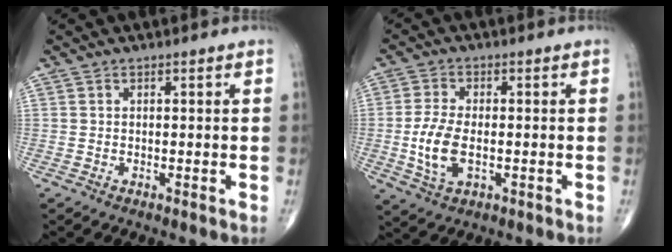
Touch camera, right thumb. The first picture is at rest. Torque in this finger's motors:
{"motor_torque": [-0.17, 0.46, 0.76, 0.02, 0.18]}